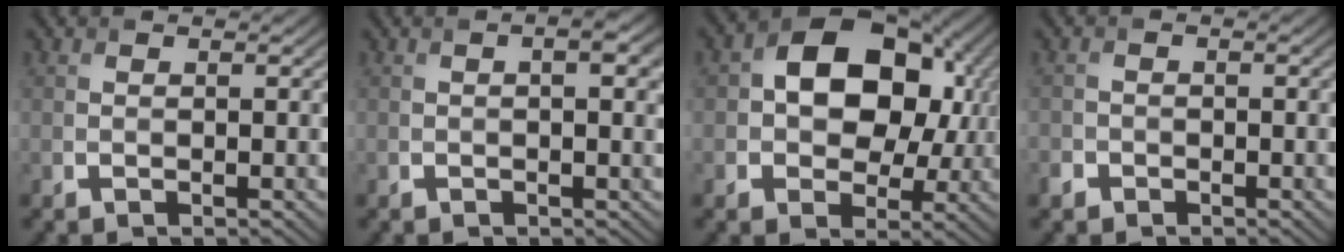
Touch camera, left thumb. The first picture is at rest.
{"total": 3.0, "force": [0.4, 1.1, 2.8], "torque": [-0.044, 0.006, 0.006]}
{"total": 13.5, "force": [1.8, 9.5, 9.4], "torque": [-0.150, 0.008, 0.024]}
{"total": 1.7, "force": [-1.2, 1.1, 0.2], "torque": [-0.002, 0.000, -0.029]}